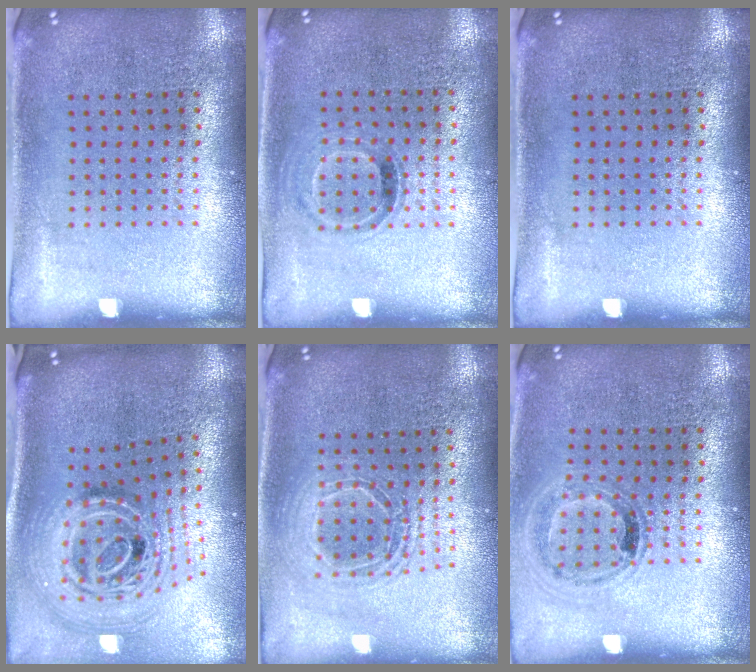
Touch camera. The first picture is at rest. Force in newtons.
{"total": 0.8, "press": 0.7, "slide": 0.4}
{"total": 0.0}
{"total": 2.7, "press": 1.9, "slide": 2.0}
{"total": 1.5, "press": 1.3, "slide": 0.8}
{"total": 1.0, "press": 1.0, "slide": 0.1}